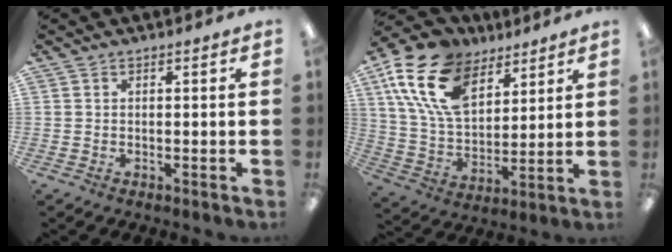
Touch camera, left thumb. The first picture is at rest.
{"total": 18.4, "force": [10.2, 10.9, 10.7], "torque": [-0.229, -0.036, 0.188]}